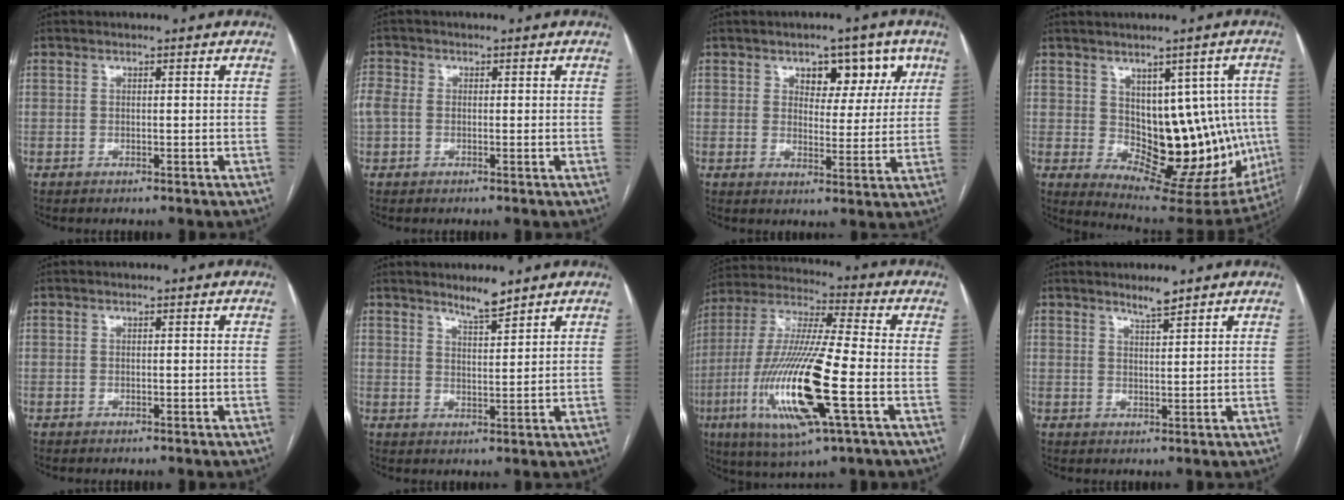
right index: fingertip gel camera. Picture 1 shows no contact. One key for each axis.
{"total": 4.0, "fx": -0.2, "fy": 3.1, "fz": 2.6, "tx": -0.084, "ty": 0.015, "tz": -0.003}
{"total": 7.6, "fx": 3.8, "fy": 4.6, "fz": 4.7, "tx": -0.045, "ty": 0.015, "tz": 0.054}
{"total": 15.3, "fx": -0.4, "fy": 8.7, "fz": 12.6, "tx": -0.143, "ty": 0.009, "tz": 0.020}
{"total": 0.0}
{"total": 3.8, "fx": 3.4, "fy": 0.3, "fz": 1.7, "tx": -0.035, "ty": -0.007, "tz": 0.061}
{"total": 20.2, "fx": -5.7, "fy": 1.8, "fz": 19.3, "tx": -0.417, "ty": -0.026, "tz": -0.105}
{"total": 2.7, "fx": 2.4, "fy": 0.1, "fz": 1.3, "tx": -0.027, "ty": -0.005, "tz": 0.043}